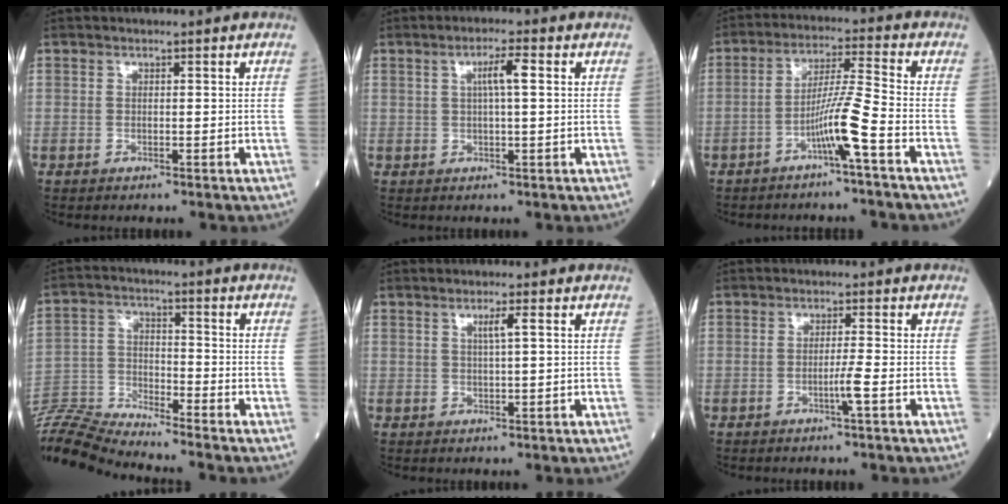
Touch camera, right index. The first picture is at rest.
{"total": 3.7, "force": [1.1, 0.2, 3.5], "torque": [-0.057, 0.005, 0.016]}
{"total": 7.2, "force": [-3.3, -1.2, 6.2], "torque": [-0.120, 0.009, -0.064]}
{"total": 10.7, "force": [-10.6, -1.7, 0.5], "torque": [-0.008, 0.013, -0.208]}
{"total": 2.1, "force": [0.9, -0.2, 1.8], "torque": [-0.029, -0.002, 0.015]}
{"total": 2.4, "force": [-0.9, -0.6, 2.1], "torque": [-0.040, -0.004, -0.018]}